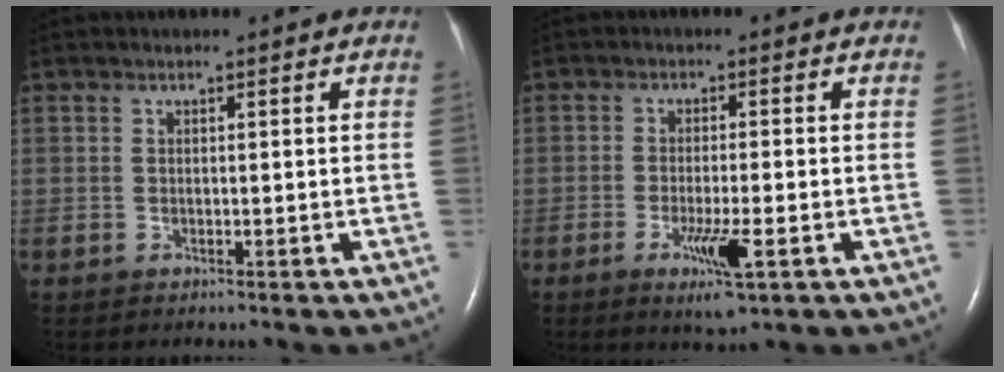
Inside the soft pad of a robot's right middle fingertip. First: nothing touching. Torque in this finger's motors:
{"motor_torque": [0.57, -0.31, 0.36, 0.07]}